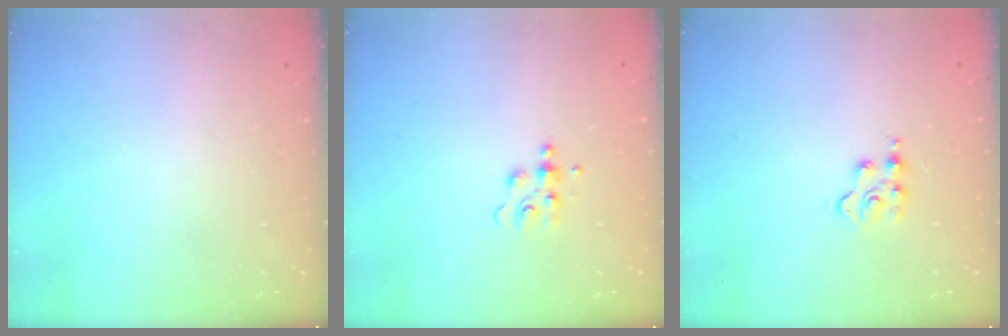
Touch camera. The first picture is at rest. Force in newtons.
{"total": 5.1, "press": 5.1, "slide": 0.5}
{"total": 4.3, "press": 4.2, "slide": 0.7}